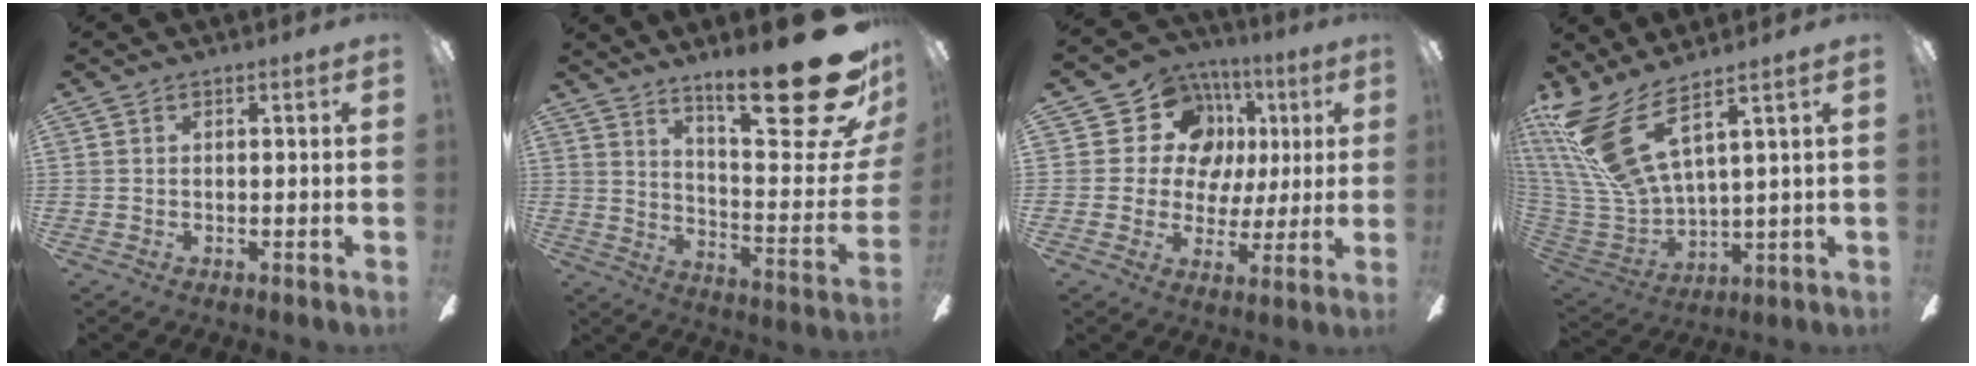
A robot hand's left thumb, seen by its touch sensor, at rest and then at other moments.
{"total": 25.7, "force": [16.1, 6.0, 19.0], "torque": [-0.271, -0.114, 0.264]}
{"total": 15.4, "force": [5.0, 13.2, 6.2], "torque": [-0.102, -0.010, 0.100]}
{"total": 18.1, "force": [9.9, 6.9, 13.5], "torque": [-0.305, -0.048, 0.175]}